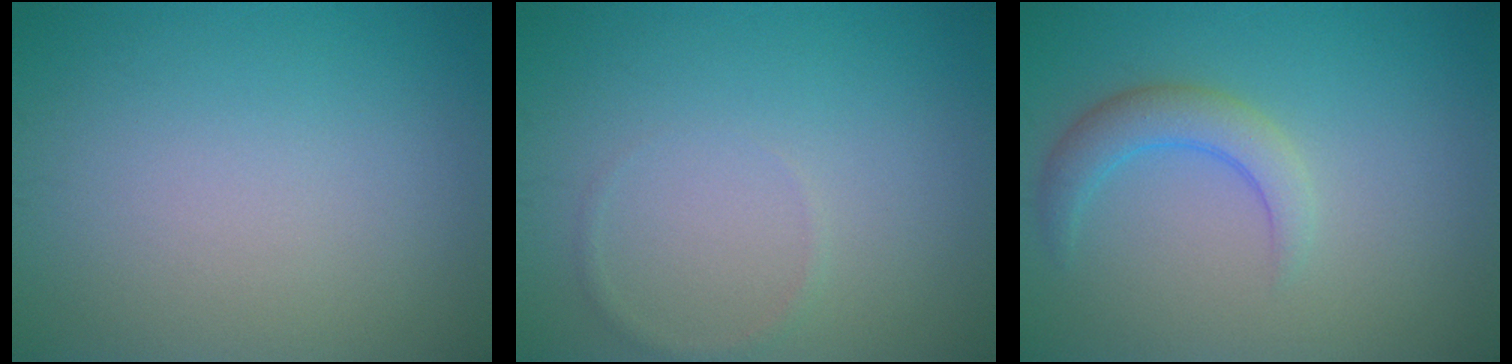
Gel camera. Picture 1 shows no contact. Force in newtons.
{"total": 0.7, "press": 0.7, "slide": 0.0}
{"total": 2.9, "press": 2.9, "slide": 0.2}